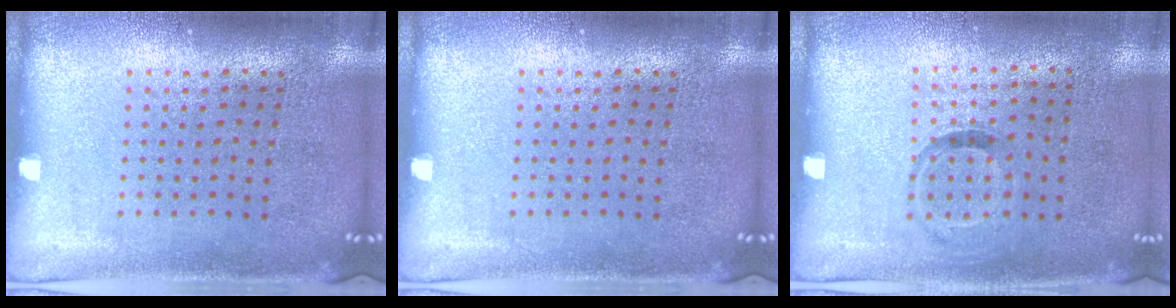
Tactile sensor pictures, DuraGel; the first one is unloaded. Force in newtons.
{"total": 0.0}
{"total": 0.9, "press": 0.6, "slide": 0.7}